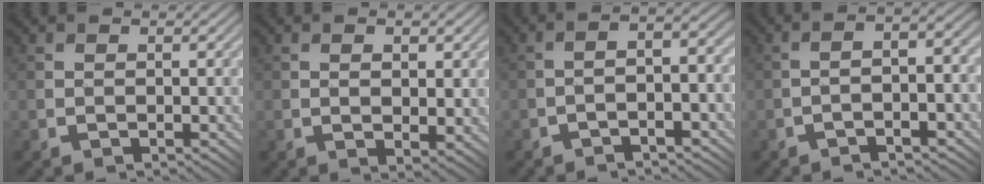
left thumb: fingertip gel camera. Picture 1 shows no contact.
{"total": 2.9, "force": [0.5, 1.1, 2.7], "torque": [-0.041, -0.003, 0.017]}
{"total": 4.1, "force": [-1.5, 1.1, 3.6], "torque": [-0.055, 0.011, -0.030]}
{"total": 4.8, "force": [-1.5, 1.2, 4.4], "torque": [-0.070, 0.009, -0.024]}